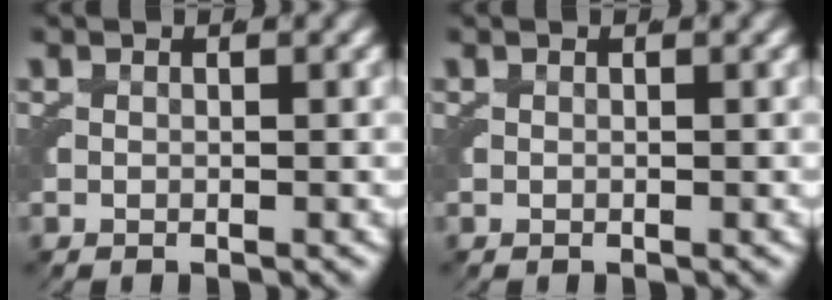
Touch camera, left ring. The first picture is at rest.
{"total": 0.0}